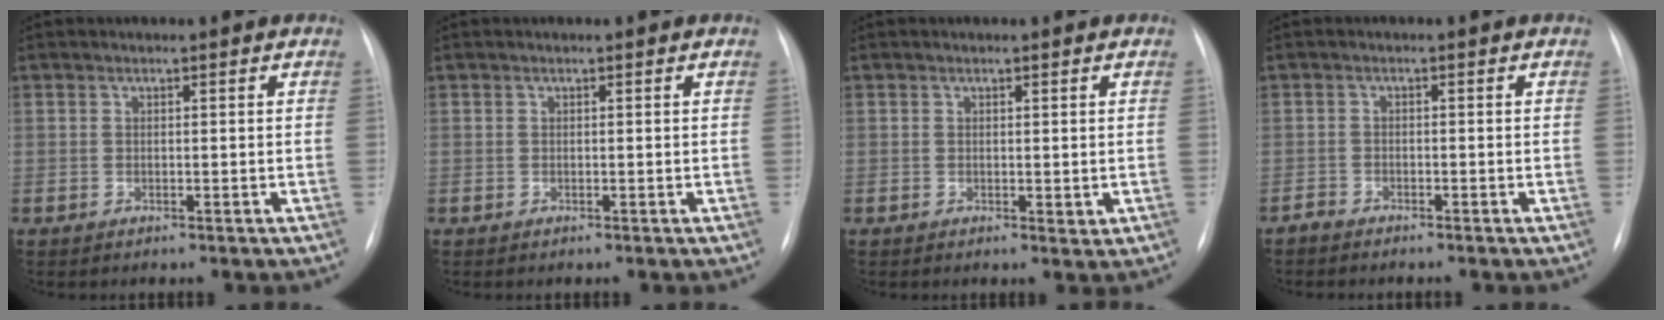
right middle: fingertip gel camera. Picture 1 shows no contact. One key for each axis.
{"total": 0.0}
{"total": 1.1, "fx": 0.2, "fy": 0.5, "fz": 0.9, "tx": -0.012, "ty": -0.005, "tz": 0.007}
{"total": 1.3, "fx": -1.2, "fy": 0.1, "fz": 0.0, "tx": -0.003, "ty": -0.003, "tz": -0.025}